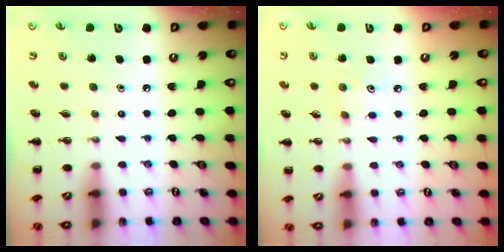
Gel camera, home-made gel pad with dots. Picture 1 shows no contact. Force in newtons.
{"total": 3.7, "press": 3.6, "slide": 0.9}